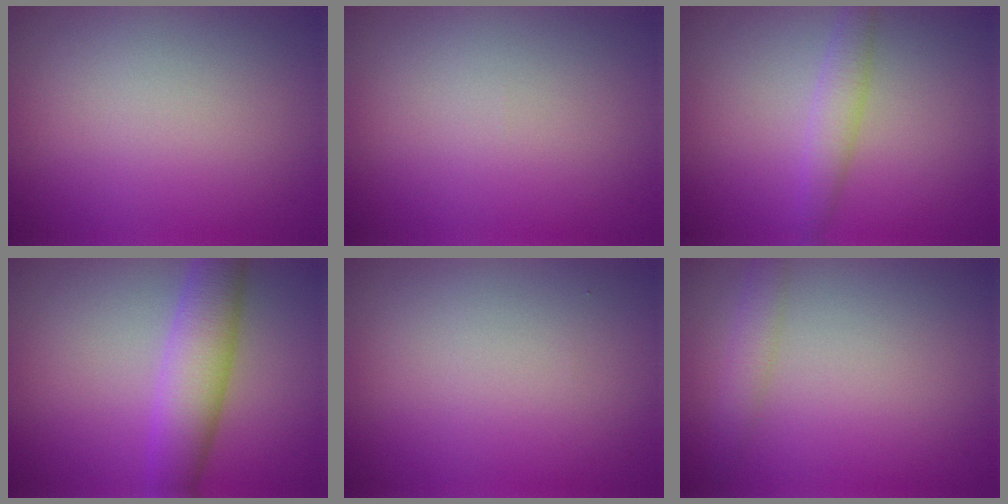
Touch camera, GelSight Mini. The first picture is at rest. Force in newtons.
{"total": 0.0}
{"total": 2.2, "press": 2.2, "slide": 0.2}
{"total": 6.1, "press": 6.1, "slide": 0.1}
{"total": 0.0}
{"total": 1.7, "press": 1.7, "slide": 0.1}